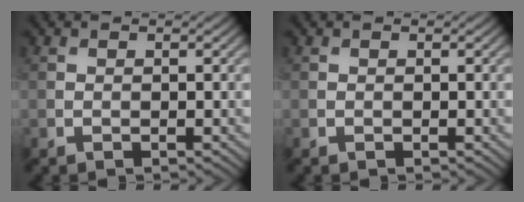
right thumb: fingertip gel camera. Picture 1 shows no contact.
{"total": 0.0}